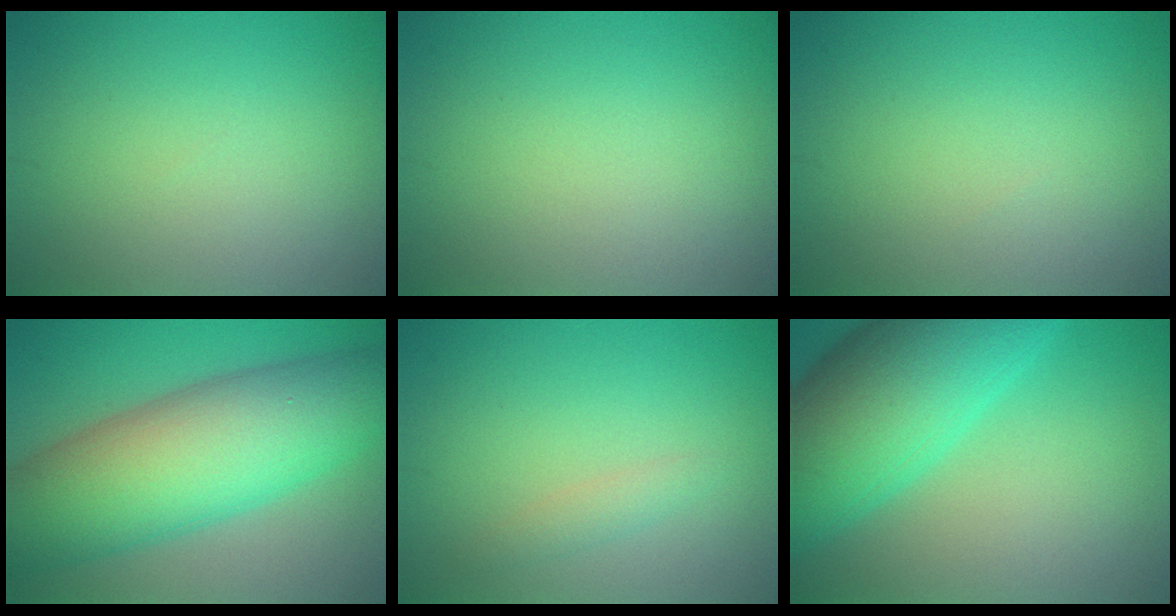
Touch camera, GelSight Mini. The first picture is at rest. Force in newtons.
{"total": 0.0}
{"total": 0.0}
{"total": 12.7, "press": 12.7, "slide": 0.3}
{"total": 1.2, "press": 1.2, "slide": 0.0}
{"total": 12.3, "press": 12.3, "slide": 0.5}